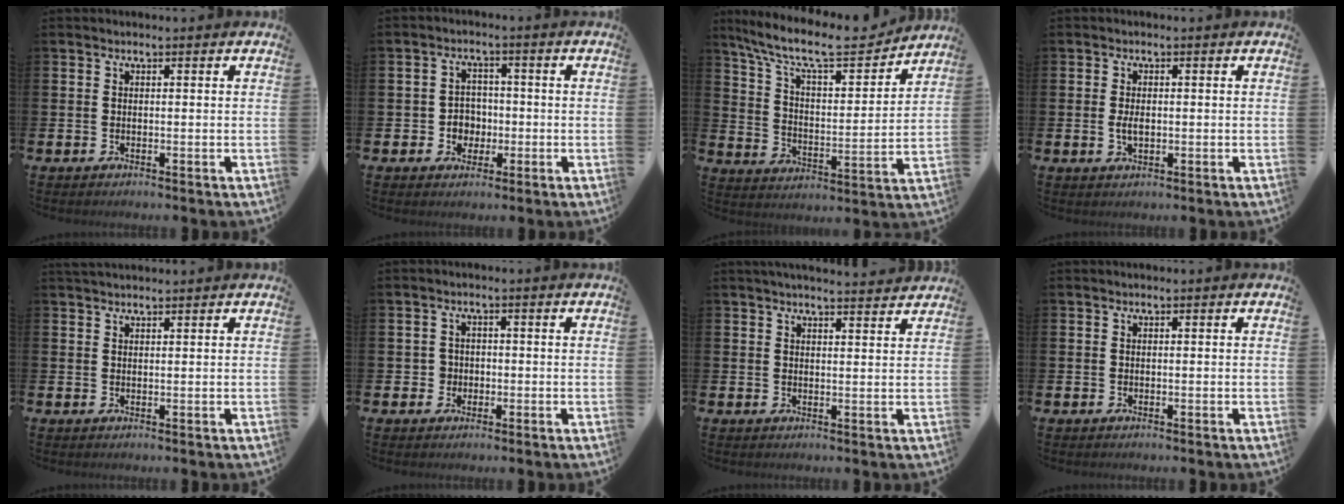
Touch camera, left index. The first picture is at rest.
{"total": 3.5, "force": [-0.6, 3.3, 1.0], "torque": [-0.024, 0.001, -0.020]}
{"total": 10.5, "force": [9.3, 2.4, 4.2], "torque": [-0.118, -0.060, 0.157]}
{"total": 2.1, "force": [-0.1, 1.2, 1.8], "torque": [-0.027, 0.000, -0.005]}
{"total": 1.5, "force": [1.5, 0.2, 0.2], "torque": [-0.003, -0.001, 0.027]}
{"total": 2.1, "force": [-0.5, 2.1, 0.2], "torque": [-0.003, 0.005, -0.016]}
{"total": 3.1, "force": [3.0, -0.1, 0.4], "torque": [-0.003, -0.018, 0.052]}
{"total": 0.0}